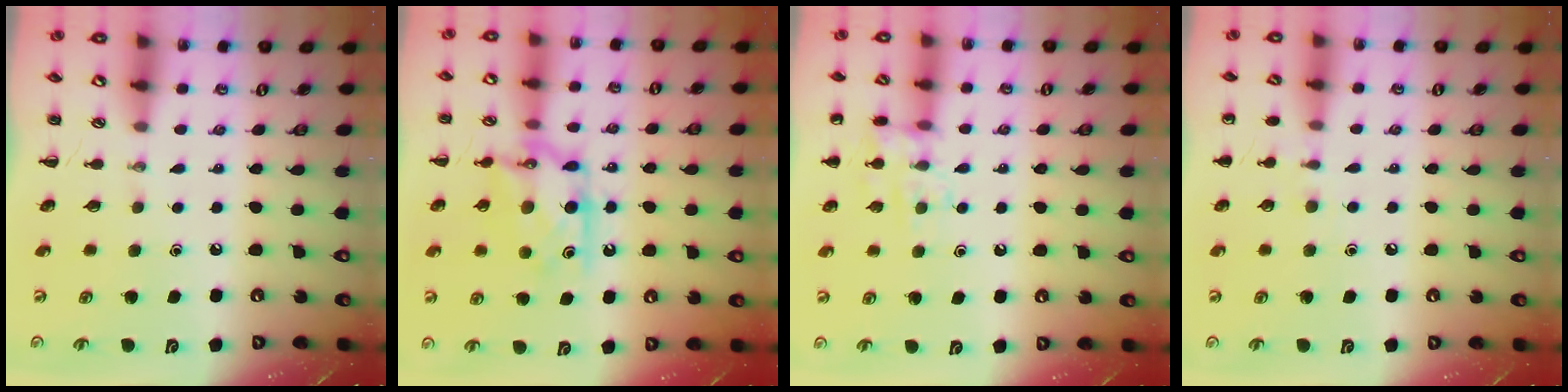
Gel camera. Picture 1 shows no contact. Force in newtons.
{"total": 12.5, "press": 12.5, "slide": 0.4}
{"total": 11.6, "press": 11.5, "slide": 0.7}
{"total": 5.7, "press": 5.4, "slide": 1.9}